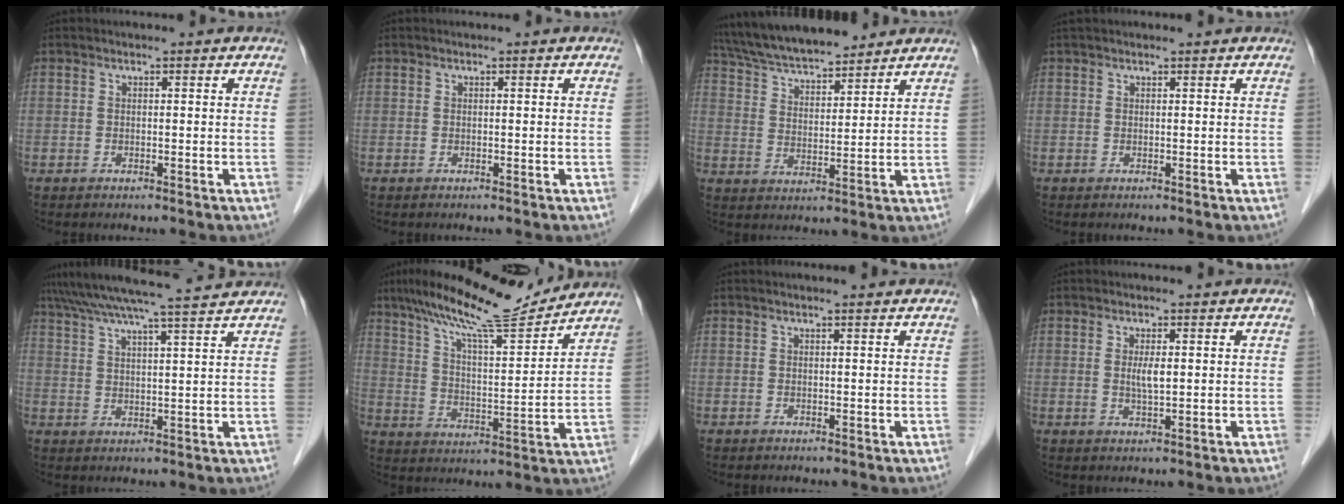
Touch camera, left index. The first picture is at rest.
{"total": 0.0}
{"total": 13.3, "force": [12.1, 2.4, 5.0], "torque": [-0.092, 0.023, 0.211]}
{"total": 2.6, "force": [2.4, 0.4, 1.0], "torque": [-0.014, 0.029, 0.035]}
{"total": 15.7, "force": [14.0, -0.6, 7.2], "torque": [-0.130, 0.018, 0.195]}
{"total": 14.9, "force": [13.4, 1.0, 6.6], "torque": [-0.120, 0.003, 0.214]}
{"total": 1.9, "force": [1.8, 0.0, 0.7], "torque": [-0.011, 0.008, 0.018]}
{"total": 2.2, "force": [0.2, 0.4, 2.2], "torque": [-0.044, -0.007, 0.003]}